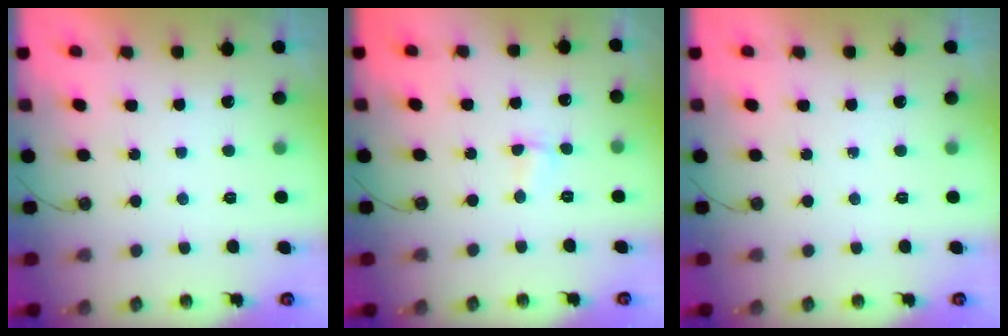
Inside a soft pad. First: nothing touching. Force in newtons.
{"total": 2.2, "press": 2.2, "slide": 0.5}
{"total": 0.0}